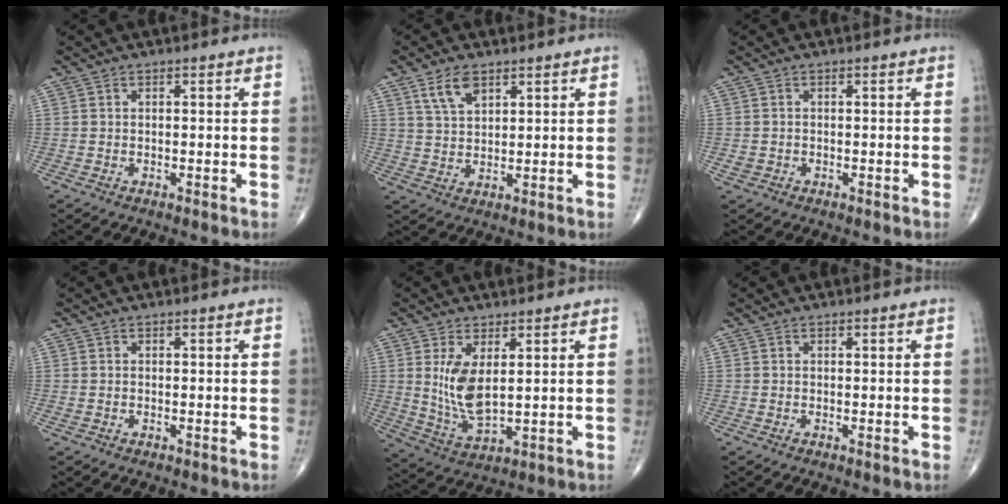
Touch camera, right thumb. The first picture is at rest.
{"total": 5.5, "force": [3.2, 2.8, 3.5], "torque": [-0.059, -0.015, 0.065]}
{"total": 1.2, "force": [-0.4, 1.1, 0.4], "torque": [-0.005, 0.006, -0.003]}
{"total": 0.0}
{"total": 8.5, "force": [1.9, 3.8, 7.4], "torque": [-0.145, -0.024, 0.051]}
{"total": 0.0}